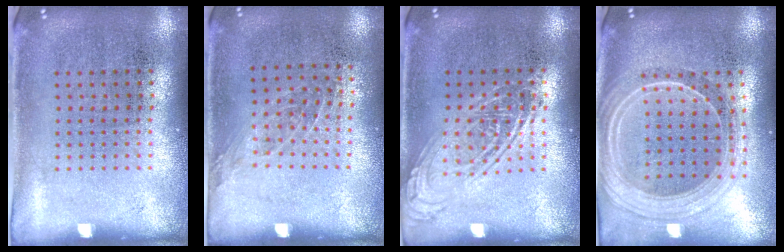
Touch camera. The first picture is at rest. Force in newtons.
{"total": 1.0, "press": 0.8, "slide": 0.7}
{"total": 1.6, "press": 1.6, "slide": 0.1}
{"total": 2.4, "press": 2.0, "slide": 1.2}